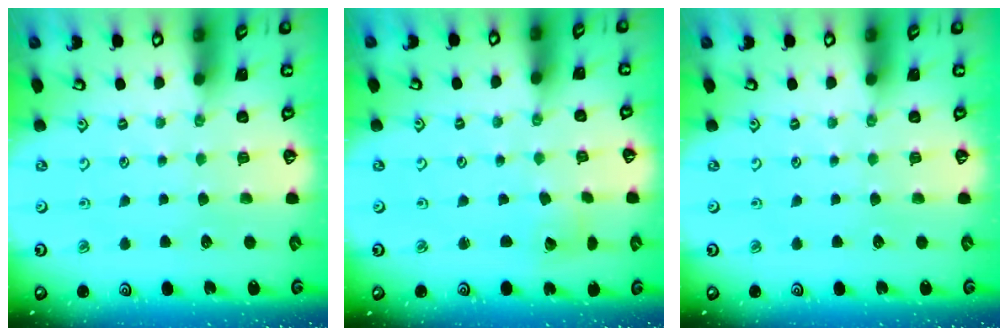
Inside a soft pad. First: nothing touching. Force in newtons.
{"total": 1.8, "press": 1.7, "slide": 0.3}
{"total": 0.0}